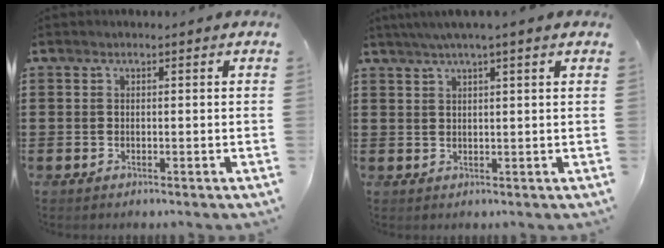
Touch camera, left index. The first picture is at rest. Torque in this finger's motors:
{"motor_torque": [1.72, -0.42, 0.40, 0.10]}